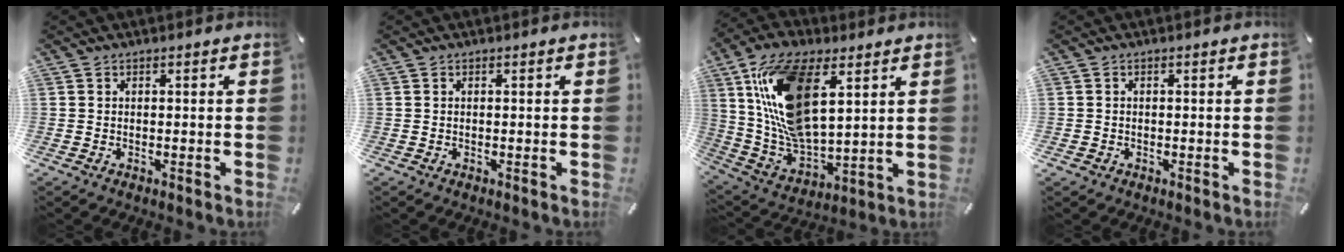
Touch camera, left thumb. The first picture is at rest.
{"total": 0.0}
{"total": 20.5, "force": [8.6, 10.5, 15.3], "torque": [-0.341, -0.028, 0.148]}
{"total": 0.6, "force": [-0.3, 0.5, 0.0], "torque": [0.002, 0.004, -0.007]}